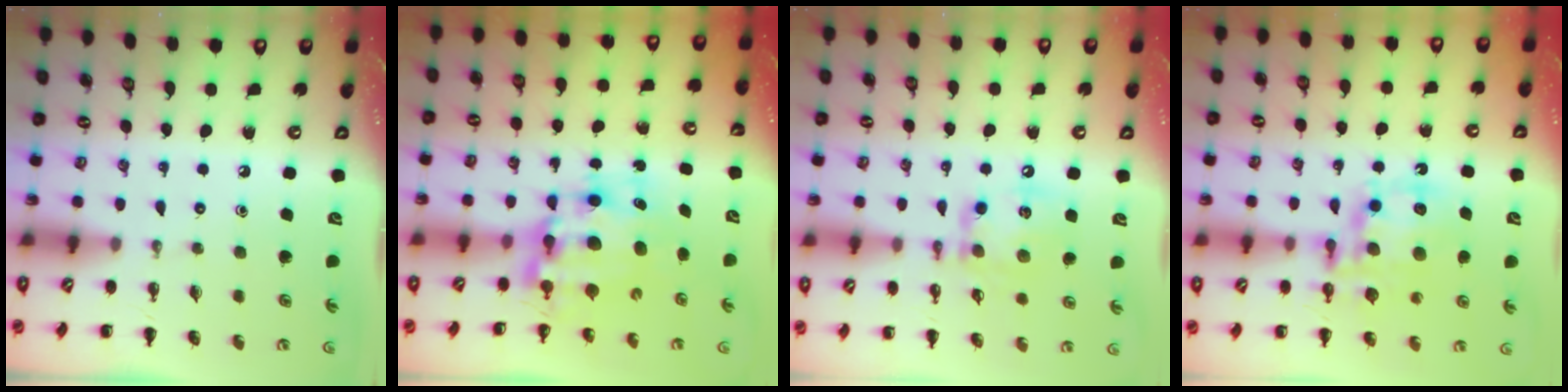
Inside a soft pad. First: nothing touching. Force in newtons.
{"total": 9.4, "press": 9.0, "slide": 2.6}
{"total": 13.5, "press": 13.3, "slide": 2.0}
{"total": 14.6, "press": 14.2, "slide": 3.4}